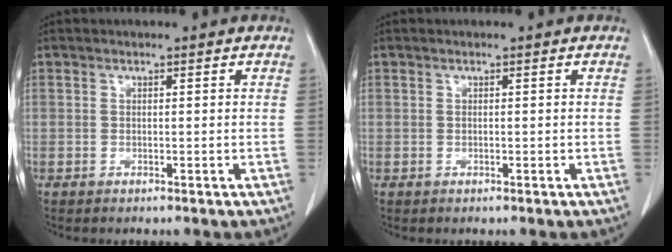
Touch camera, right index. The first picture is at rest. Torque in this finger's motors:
{"motor_torque": [0.00, 0.00, -0.01, 0.00]}